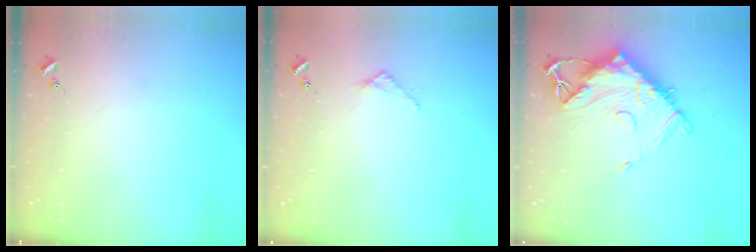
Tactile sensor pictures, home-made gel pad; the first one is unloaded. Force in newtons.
{"total": 2.4, "press": 2.3, "slide": 0.3}
{"total": 14.5, "press": 14.4, "slide": 1.4}